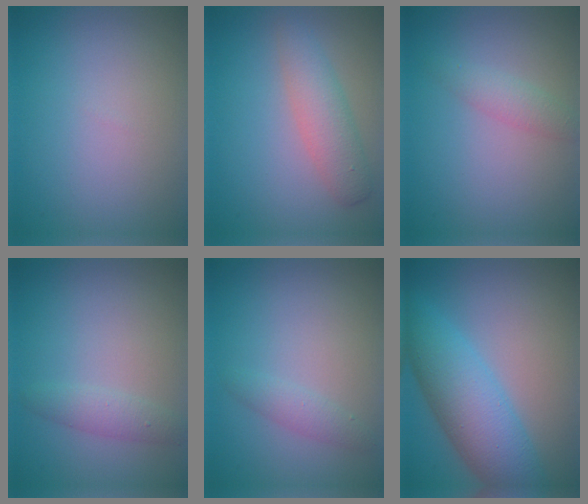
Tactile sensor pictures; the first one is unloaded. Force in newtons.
{"total": 3.3, "press": 3.3, "slide": 0.1}
{"total": 1.7, "press": 1.7, "slide": 0.1}
{"total": 1.7, "press": 1.7, "slide": 0.1}
{"total": 1.4, "press": 1.4, "slide": 0.0}
{"total": 7.1, "press": 7.1, "slide": 0.1}